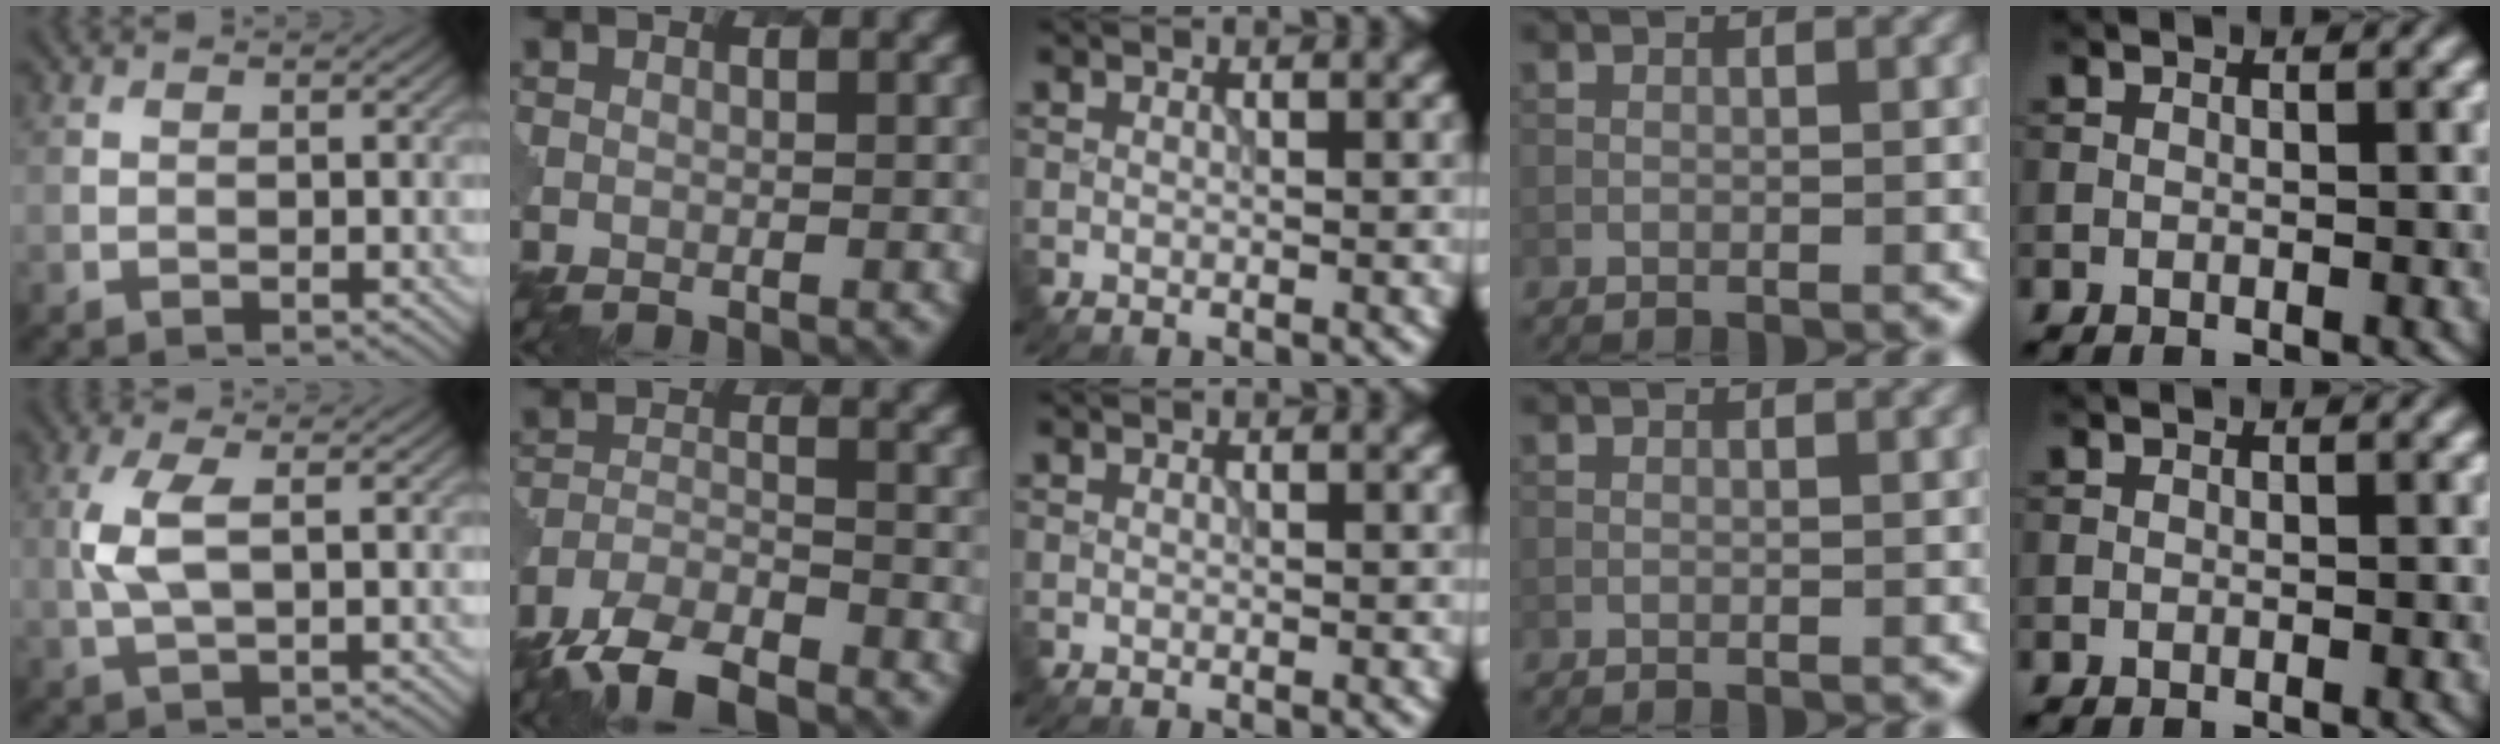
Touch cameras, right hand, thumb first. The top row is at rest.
{"thumb": {"total": 4.6, "force": [0.5, 1.5, 4.3], "torque": [-0.113, 0.005, 0.009]}, "index": {"total": 5.8, "force": [-4.9, 1.8, 2.6], "torque": [-0.048, -0.013, -0.098]}}